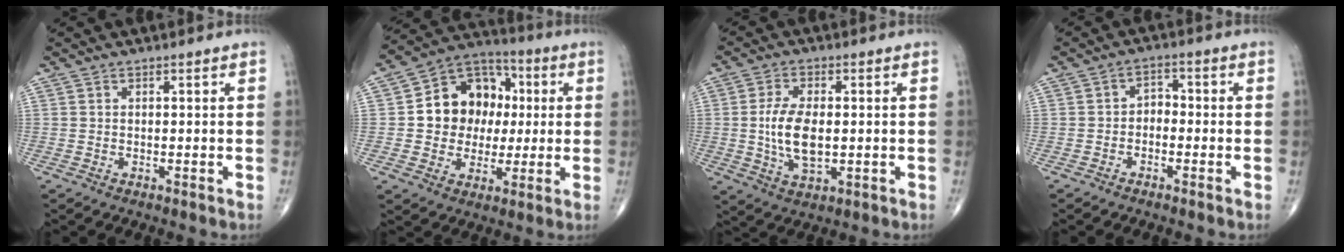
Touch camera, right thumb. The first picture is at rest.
{"total": 14.8, "force": [1.2, 12.1, 8.3], "torque": [-0.076, 0.022, 0.016]}
{"total": 9.0, "force": [-0.3, 4.5, 7.8], "torque": [-0.151, -0.008, -0.003]}
{"total": 2.9, "force": [-1.1, 2.1, 1.7], "torque": [-0.010, 0.023, -0.031]}